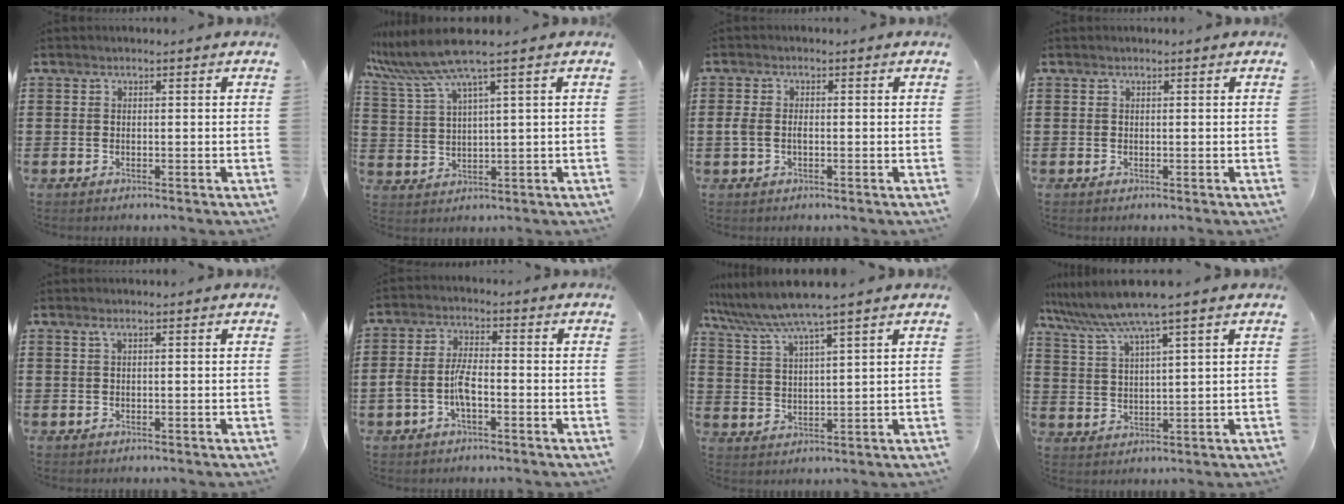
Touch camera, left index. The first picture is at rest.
{"total": 7.1, "force": [5.0, -0.2, 5.1], "torque": [-0.132, -0.025, 0.083]}
{"total": 2.4, "force": [-0.3, 1.3, 1.9], "torque": [-0.054, -0.003, -0.010]}
{"total": 0.0}
{"total": 0.6, "force": [0.3, 0.0, 0.6], "torque": [-0.012, 0.000, 0.006]}
{"total": 5.1, "force": [-1.9, 2.1, 4.3], "torque": [-0.101, 0.001, -0.041]}
{"total": 6.0, "force": [5.0, -0.3, 3.3], "torque": [-0.080, -0.023, 0.085]}
{"total": 6.8, "force": [5.1, -0.4, 4.5], "torque": [-0.102, -0.023, 0.086]}